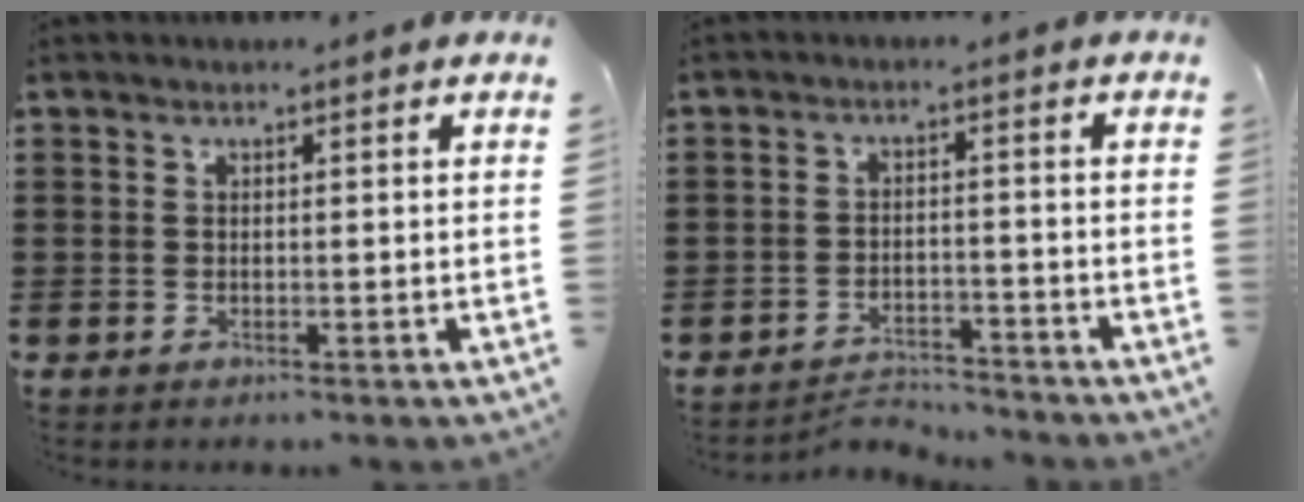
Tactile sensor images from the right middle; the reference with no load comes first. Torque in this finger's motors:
{"motor_torque": [0.05, 0.03, -0.17, -0.05]}